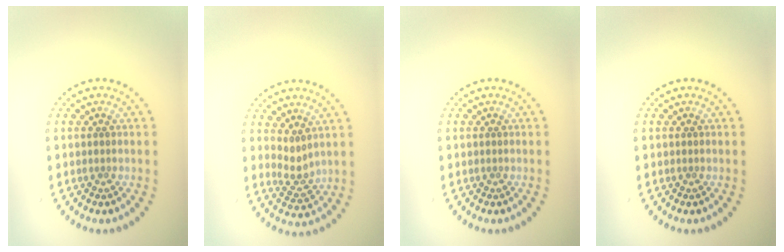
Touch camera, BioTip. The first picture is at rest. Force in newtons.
{"total": 2.0, "press": 1.5, "slide": 1.4}
{"total": 0.0}
{"total": 0.0}